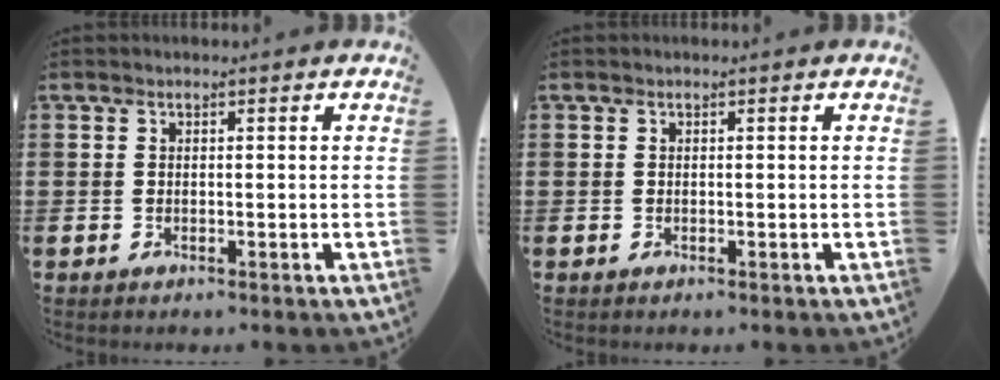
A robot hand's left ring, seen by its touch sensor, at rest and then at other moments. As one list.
[{"total": 0.0}]